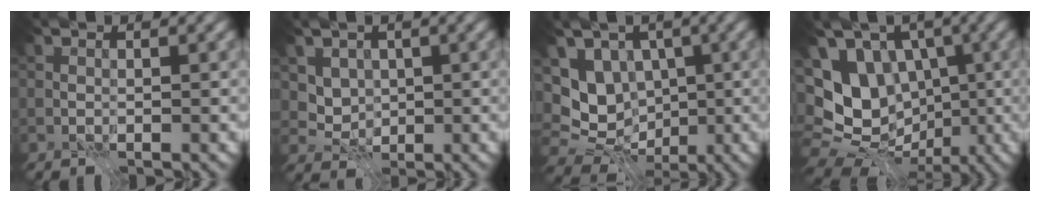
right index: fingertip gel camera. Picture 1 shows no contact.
{"total": 2.6, "force": [1.1, 2.2, 1.0], "torque": [-0.028, -0.015, 0.037]}
{"total": 8.3, "force": [-0.2, 6.6, 5.0], "torque": [-0.077, 0.000, -0.005]}
{"total": 11.0, "force": [-0.2, 8.5, 6.9], "torque": [-0.105, 0.007, -0.006]}